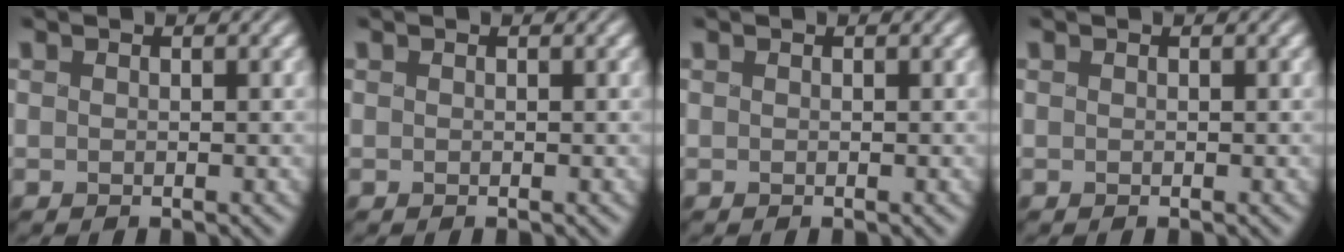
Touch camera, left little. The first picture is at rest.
{"total": 0.0}
{"total": 0.0}
{"total": 0.0}